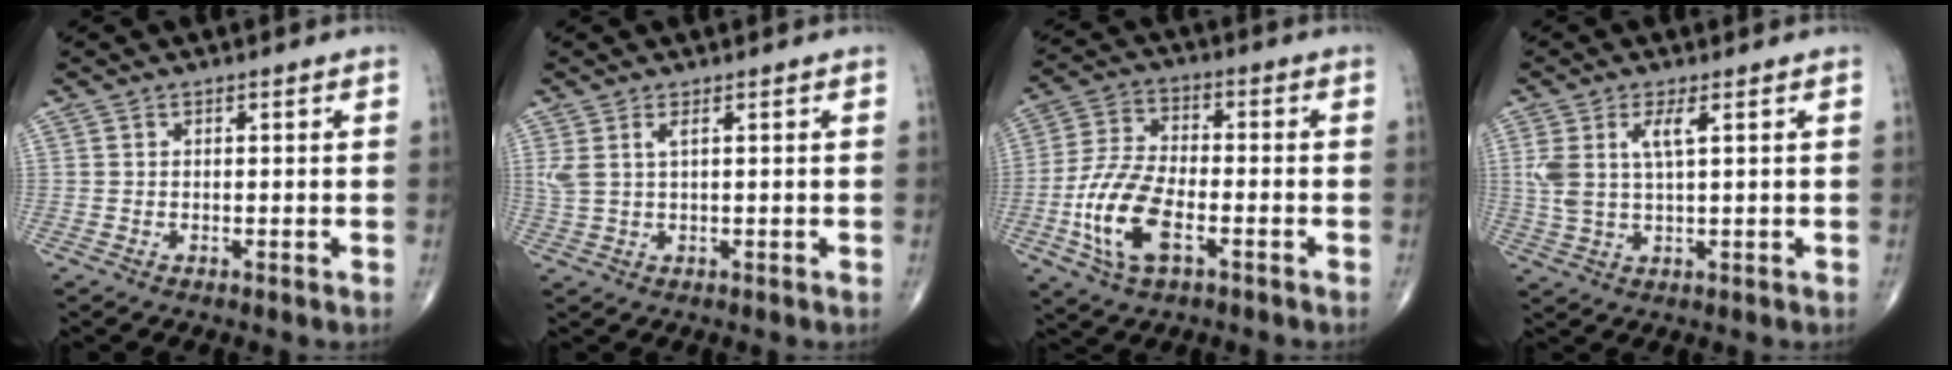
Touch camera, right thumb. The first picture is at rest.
{"total": 3.2, "force": [1.2, 0.9, 2.8], "torque": [-0.078, 0.006, 0.034]}
{"total": 13.0, "force": [-4.4, 6.3, 10.5], "torque": [-0.222, 0.017, -0.083]}
{"total": 6.3, "force": [2.0, 2.0, 5.7], "torque": [-0.137, -0.005, 0.045]}